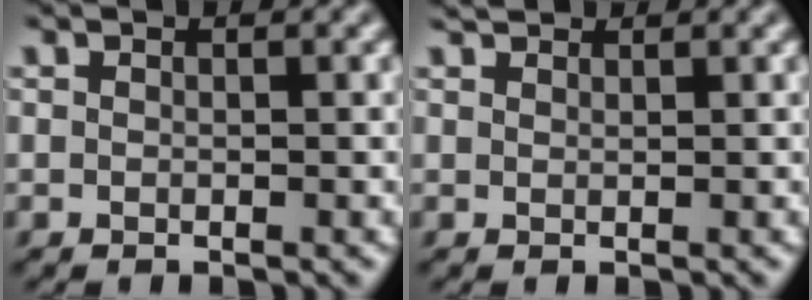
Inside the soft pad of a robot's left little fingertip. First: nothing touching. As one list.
[{"total": 1.3, "force": [1.3, 0.2, 0.2], "torque": [-0.012, 0.012, 0.028]}]